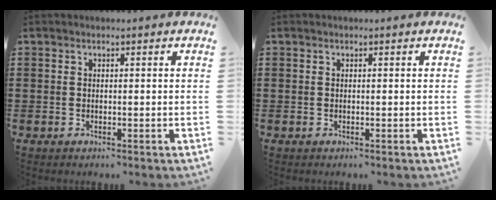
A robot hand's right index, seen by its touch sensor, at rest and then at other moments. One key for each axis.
{"total": 0.0}